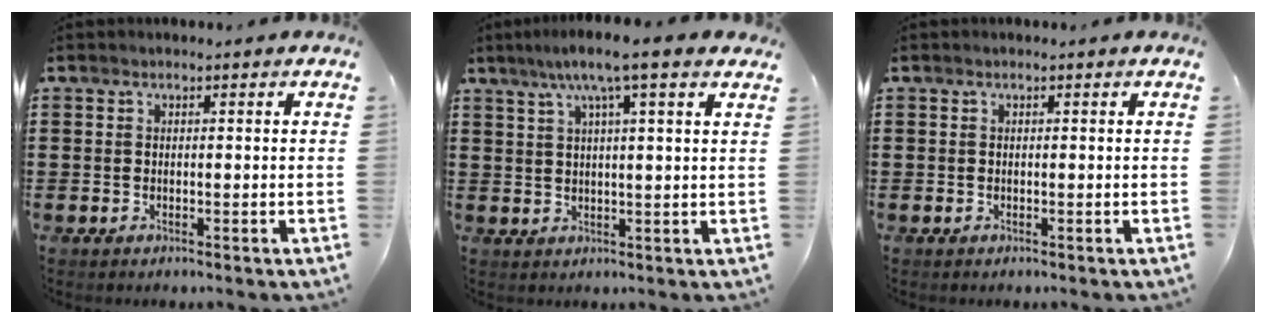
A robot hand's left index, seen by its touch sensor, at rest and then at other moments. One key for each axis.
{"total": 6.5, "fx": 4.1, "fy": -0.1, "fz": 5.1, "tx": -0.110, "ty": -0.002, "tz": 0.068}
{"total": 0.0}